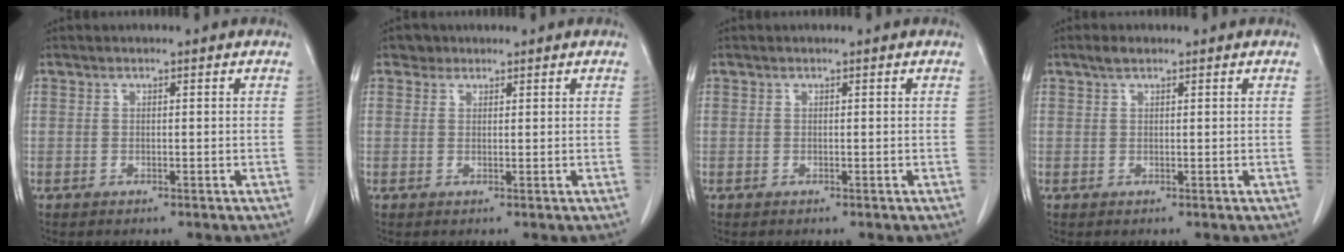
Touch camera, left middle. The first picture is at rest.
{"total": 1.5, "force": [1.0, 1.0, 0.0], "torque": [0.006, 0.004, 0.011]}
{"total": 0.0}
{"total": 1.5, "force": [1.1, 0.5, 0.8], "torque": [-0.021, 0.007, 0.021]}